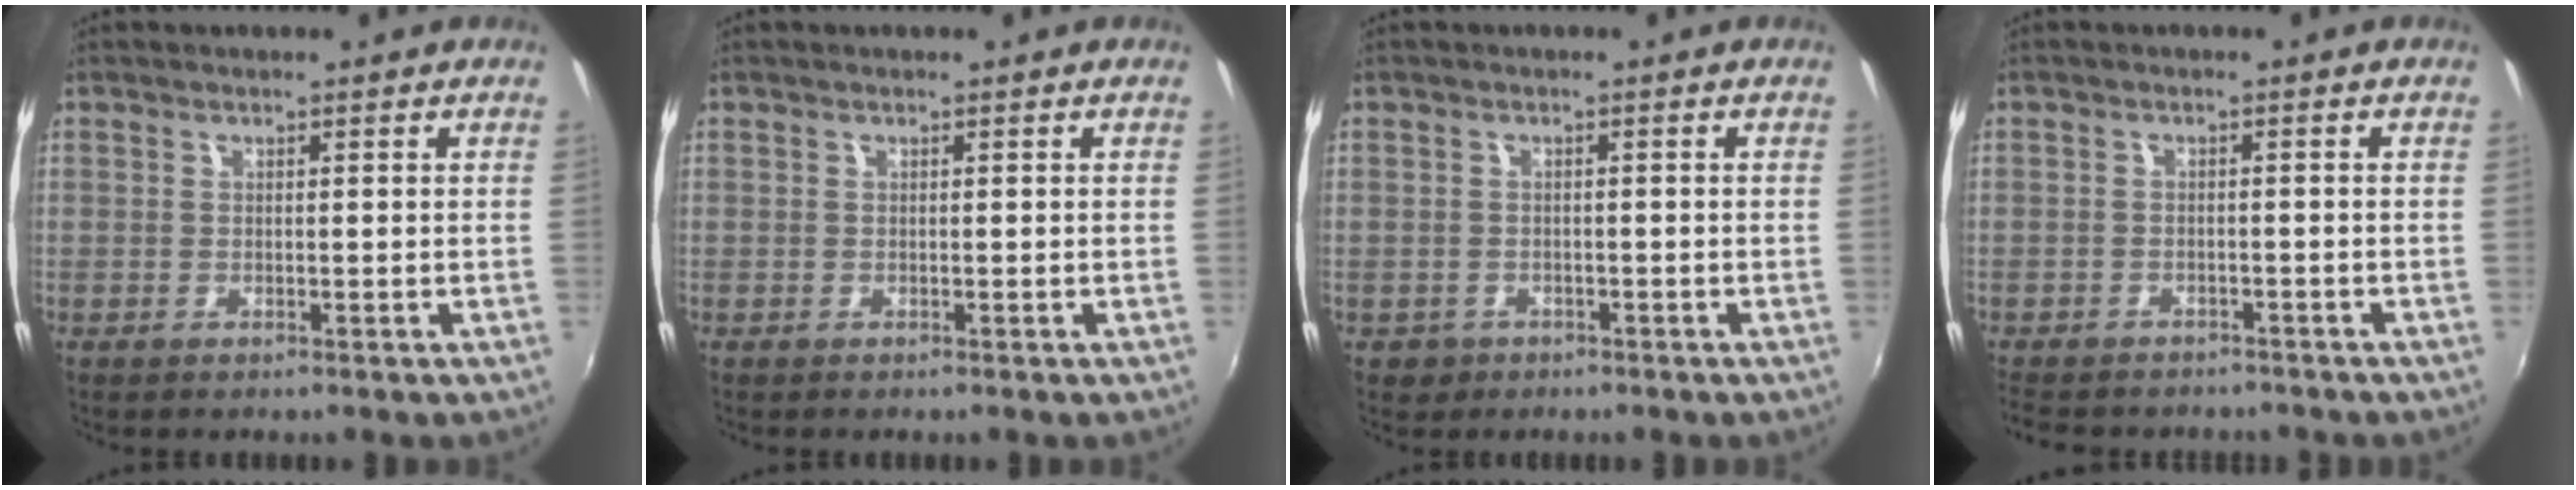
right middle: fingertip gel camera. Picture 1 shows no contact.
{"total": 0.0}
{"total": 2.6, "force": [-1.3, 2.2, 0.6], "torque": [-0.019, -0.003, -0.018]}
{"total": 8.7, "force": [-7.5, 3.3, 3.0], "torque": [-0.078, -0.022, -0.112]}